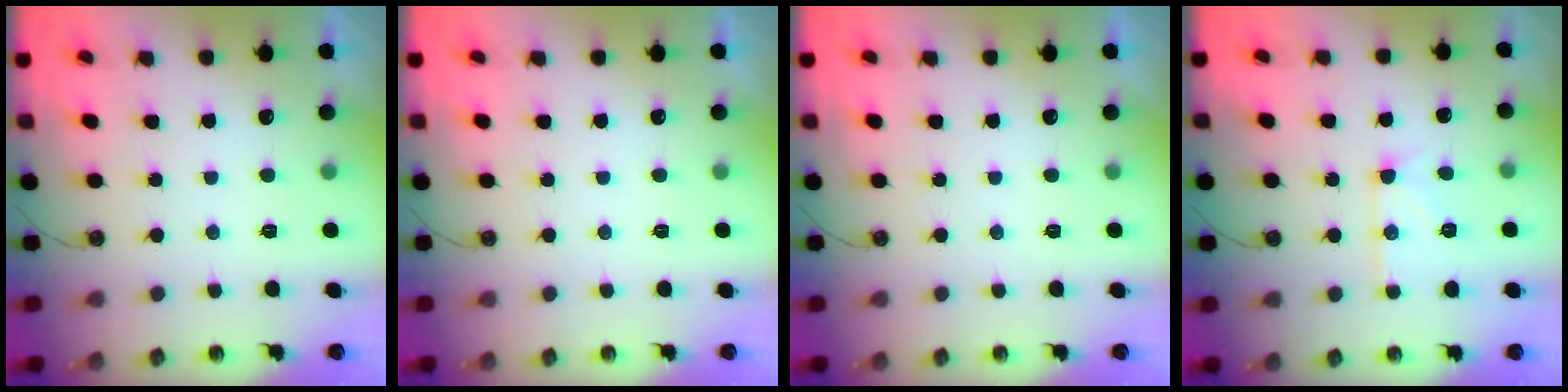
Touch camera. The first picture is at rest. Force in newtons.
{"total": 0.0}
{"total": 0.0}
{"total": 10.8, "press": 10.8, "slide": 0.4}